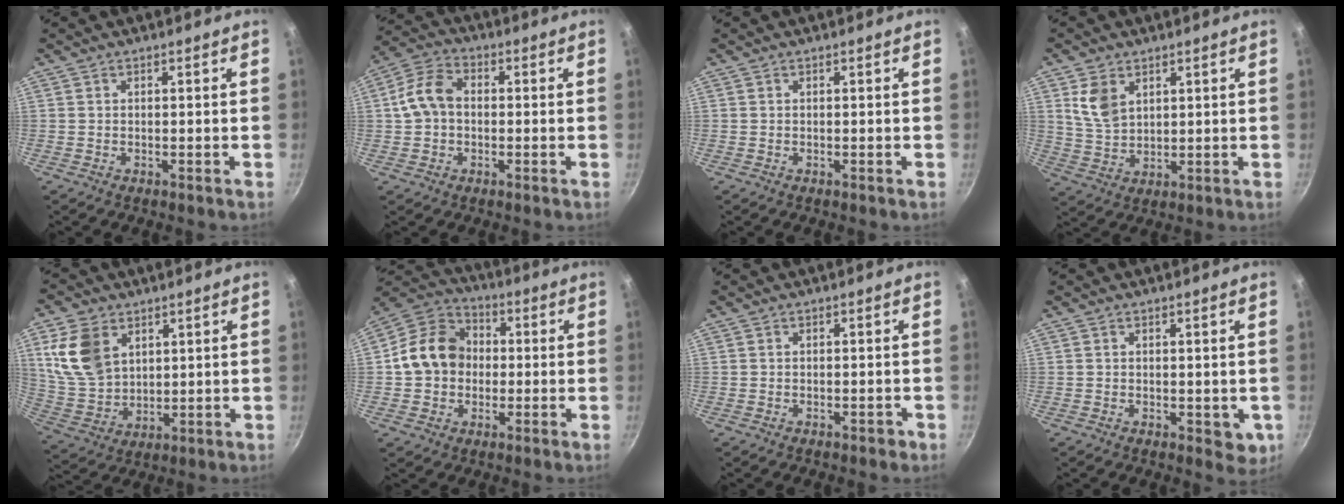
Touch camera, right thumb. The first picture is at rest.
{"total": 8.1, "force": [0.0, 6.1, 5.4], "torque": [-0.087, 0.027, -0.011]}
{"total": 0.0}
{"total": 7.0, "force": [3.1, 4.6, 4.3], "torque": [-0.068, -0.019, 0.065]}
{"total": 12.8, "force": [4.8, 8.9, 7.8], "torque": [-0.135, -0.020, 0.109]}
{"total": 13.0, "force": [0.0, 10.8, 7.1], "torque": [-0.090, 0.029, -0.020]}
{"total": 1.1, "force": [-0.7, 0.7, 0.5], "torque": [0.004, 0.015, -0.003]}
{"total": 3.8, "force": [-0.4, 2.5, 2.8], "torque": [-0.029, -0.007, -0.002]}